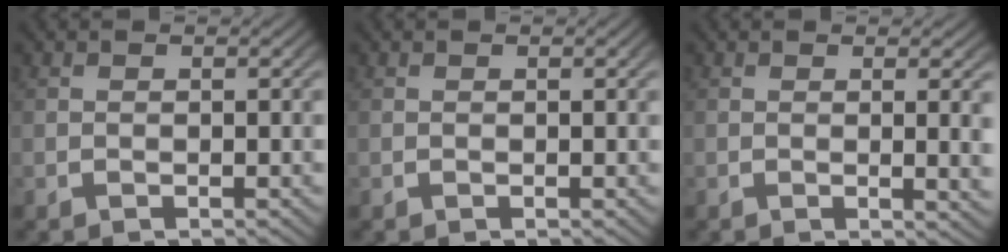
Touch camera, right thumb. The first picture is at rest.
{"total": 0.0}
{"total": 2.5, "force": [0.4, 0.3, 2.4], "torque": [-0.029, -0.003, 0.007]}